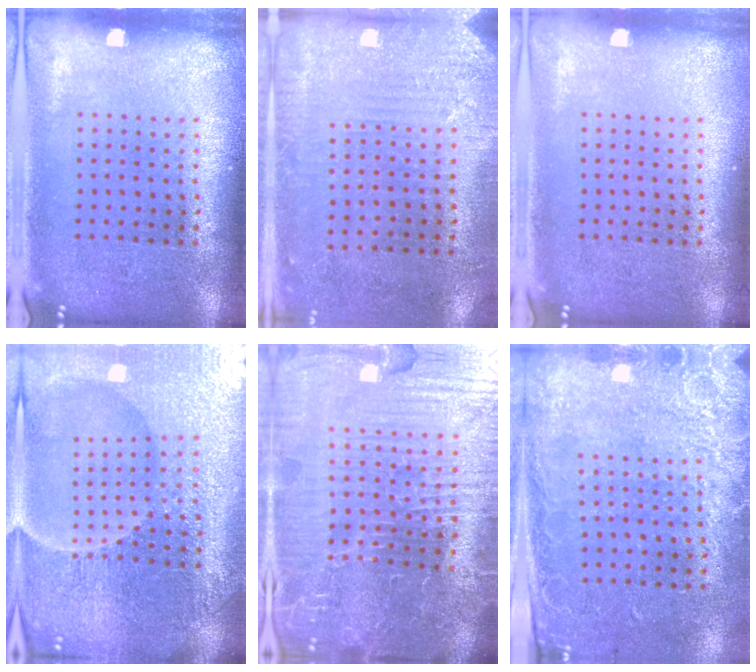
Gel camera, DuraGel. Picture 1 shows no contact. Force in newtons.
{"total": 2.8, "press": 2.3, "slide": 1.5}
{"total": 0.0}
{"total": 5.3, "press": 5.0, "slide": 1.5}
{"total": 6.3, "press": 5.9, "slide": 2.4}
{"total": 2.7, "press": 2.0, "slide": 1.8}